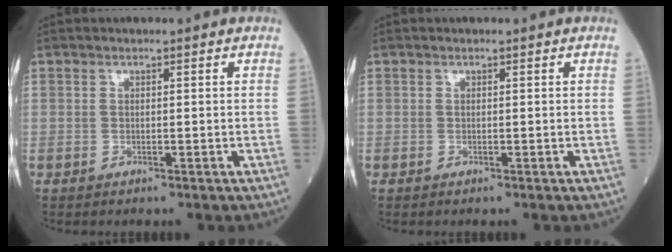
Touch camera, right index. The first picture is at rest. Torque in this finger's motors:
{"motor_torque": [0.00, 0.00, 0.00, 0.00]}